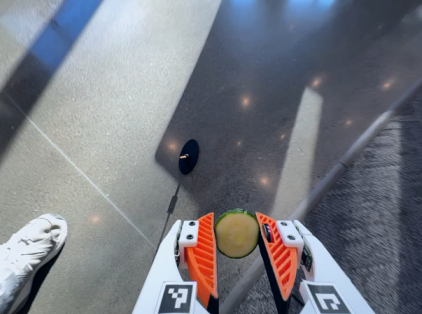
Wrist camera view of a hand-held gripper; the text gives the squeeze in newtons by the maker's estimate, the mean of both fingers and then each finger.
{"total": 7.9, "left": 7.7, "right": 8.1}